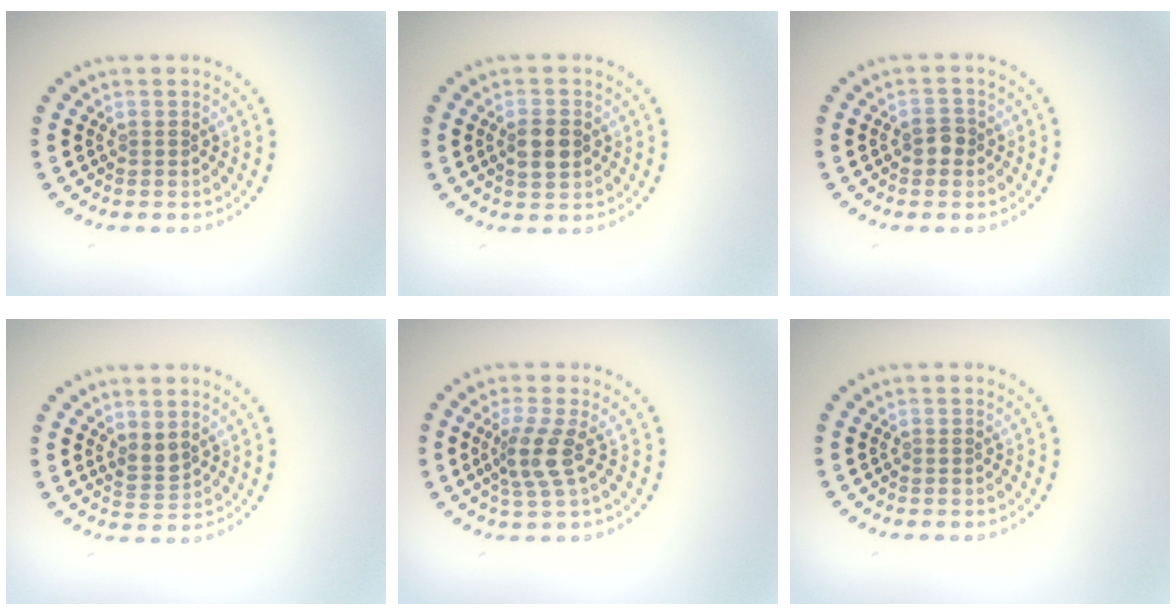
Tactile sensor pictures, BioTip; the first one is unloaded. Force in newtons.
{"total": 2.5, "press": 2.5, "slide": 0.1}
{"total": 1.6, "press": 1.6, "slide": 0.5}
{"total": 1.5, "press": 1.3, "slide": 0.8}
{"total": 2.9, "press": 2.2, "slide": 1.9}
{"total": 0.0}